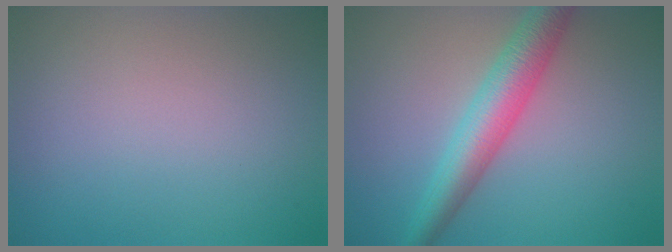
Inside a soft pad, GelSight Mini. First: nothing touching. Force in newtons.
{"total": 5.4, "press": 5.4, "slide": 0.1}